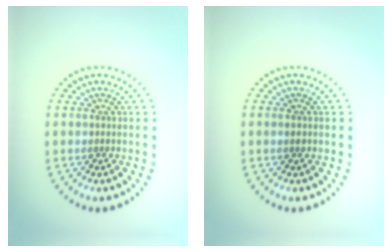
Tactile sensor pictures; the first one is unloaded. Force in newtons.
{"total": 0.8, "press": 0.8, "slide": 0.1}